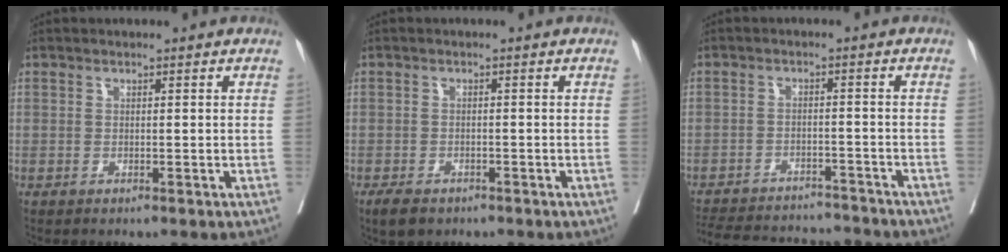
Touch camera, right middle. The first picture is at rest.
{"total": 3.2, "force": [-2.3, 1.7, 1.4], "torque": [-0.026, -0.003, -0.031]}
{"total": 15.4, "force": [-14.5, 2.7, 4.3], "torque": [-0.099, -0.002, -0.201]}